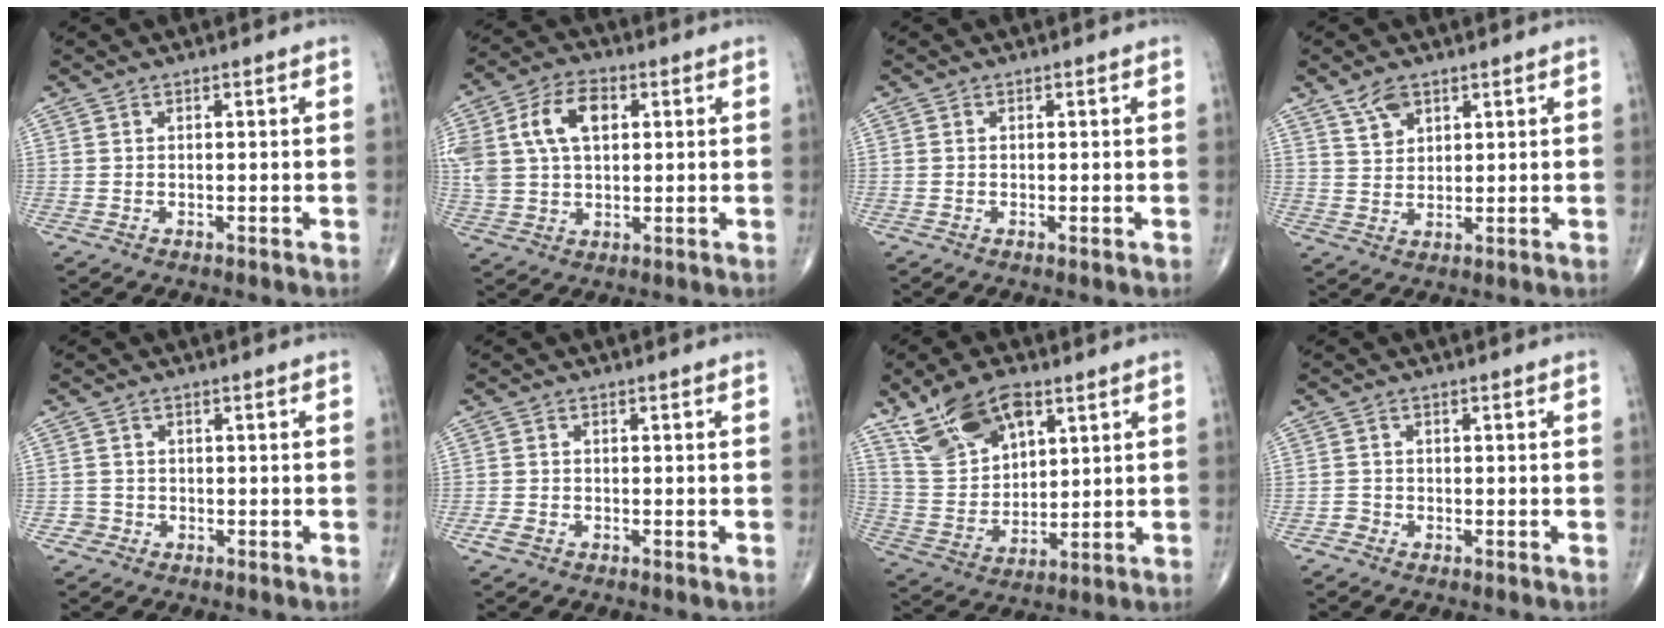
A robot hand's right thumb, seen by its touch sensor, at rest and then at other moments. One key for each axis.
{"total": 13.8, "fx": 3.7, "fy": 8.8, "fz": 10.0, "tx": -0.205, "ty": 0.009, "tz": 0.069}
{"total": 0.8, "fx": -0.2, "fy": 0.2, "fz": 0.7, "tx": -0.015, "ty": -0.003, "tz": -0.003}
{"total": 4.5, "fx": 3.0, "fy": 2.4, "fz": 2.3, "tx": -0.029, "ty": -0.015, "tz": 0.061}
{"total": 1.5, "fx": -0.6, "fy": 1.4, "fz": -0.3, "tx": 0.022, "ty": 0.009, "tz": -0.017}
{"total": 1.9, "fx": -1.0, "fy": 1.1, "fz": 1.2, "tx": -0.031, "ty": 0.001, "tz": -0.021}
{"total": 14.1, "fx": 8.3, "fy": 7.0, "fz": 8.9, "tx": -0.146, "ty": -0.023, "tz": 0.169}
{"total": 1.1, "fx": -0.7, "fy": 0.9, "fz": -0.1, "tx": 0.011, "ty": 0.006, "tz": -0.020}